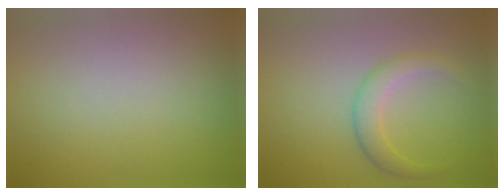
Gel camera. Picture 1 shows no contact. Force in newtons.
{"total": 2.6, "press": 2.6, "slide": 0.1}